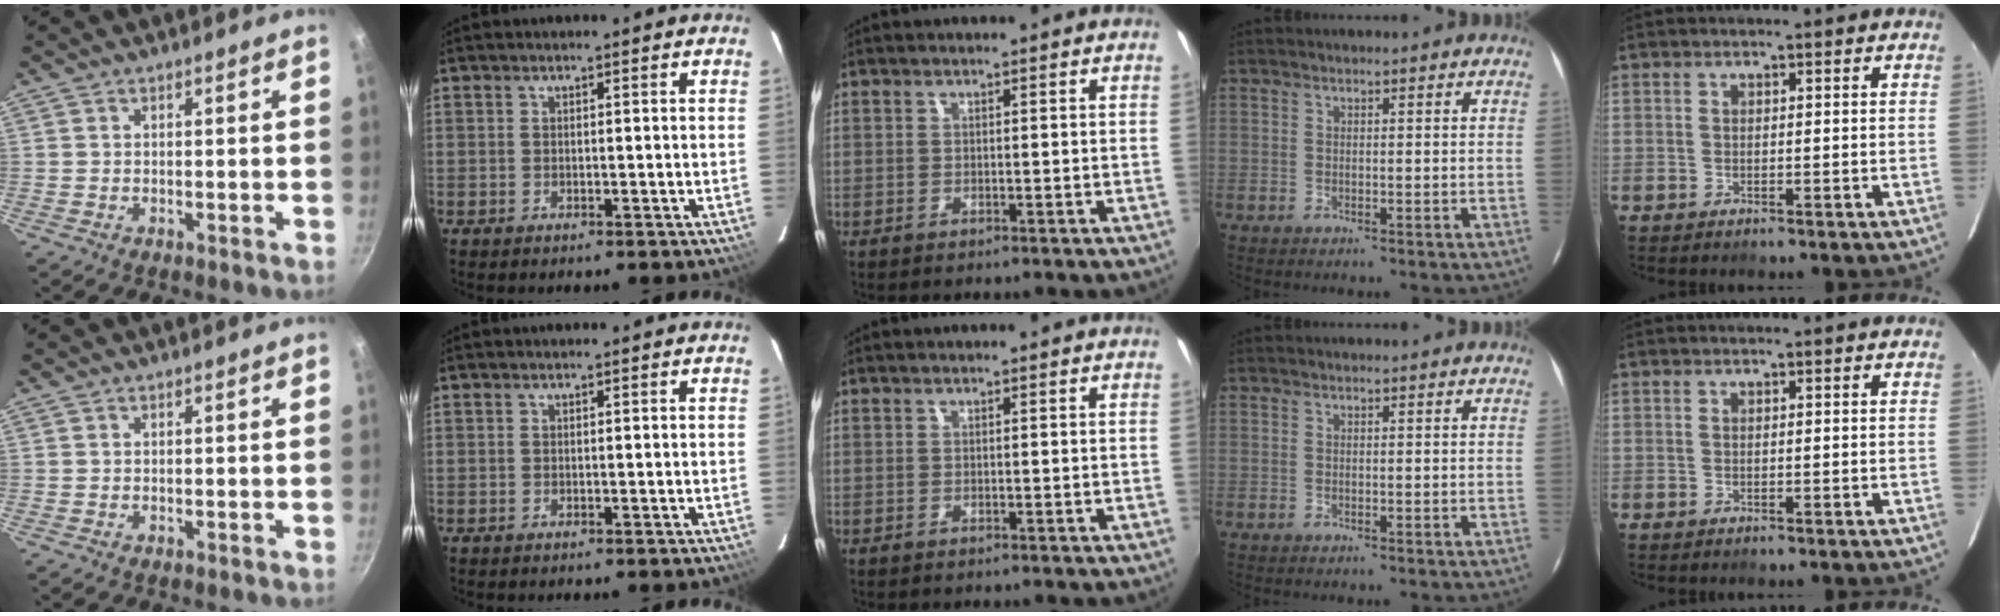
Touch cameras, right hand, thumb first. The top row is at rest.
{}